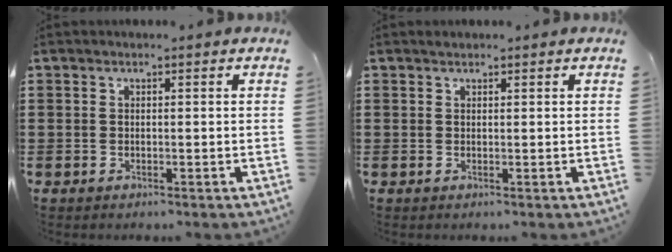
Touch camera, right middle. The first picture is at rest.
{"total": 0.0}